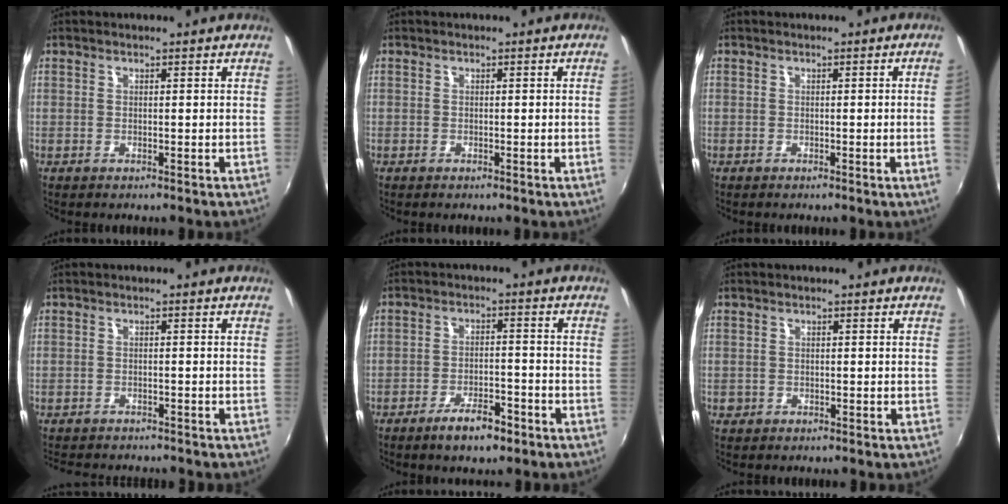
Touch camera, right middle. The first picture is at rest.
{"total": 0.8, "force": [0.2, -0.6, 0.5], "torque": [-0.006, -0.003, 0.003]}
{"total": 2.2, "force": [0.1, -1.5, 1.6], "torque": [-0.023, -0.011, 0.007]}
{"total": 4.6, "force": [-4.2, 1.5, 1.2], "torque": [-0.035, -0.007, -0.065]}
{"total": 6.3, "force": [-4.4, 2.1, 4.1], "torque": [-0.087, -0.001, -0.067]}
{"total": 0.9, "force": [-0.5, 0.8, 0.1], "torque": [-0.003, -0.003, -0.007]}